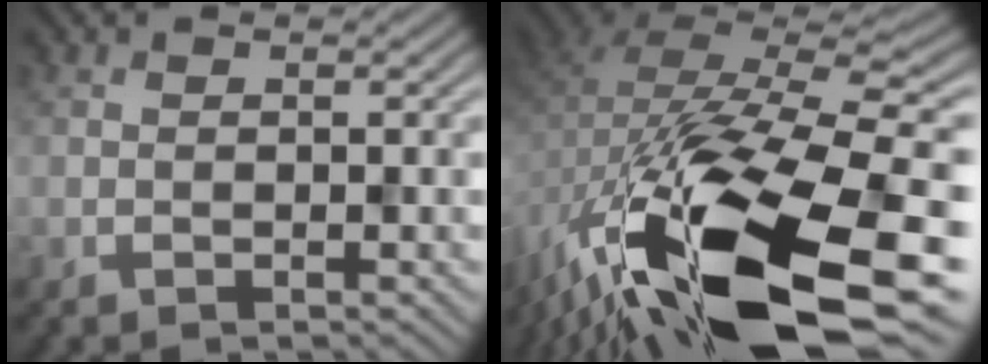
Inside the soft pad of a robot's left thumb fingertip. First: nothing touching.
{"total": 18.7, "force": [-10.6, 8.2, 13.0], "torque": [-0.277, -0.044, -0.153]}